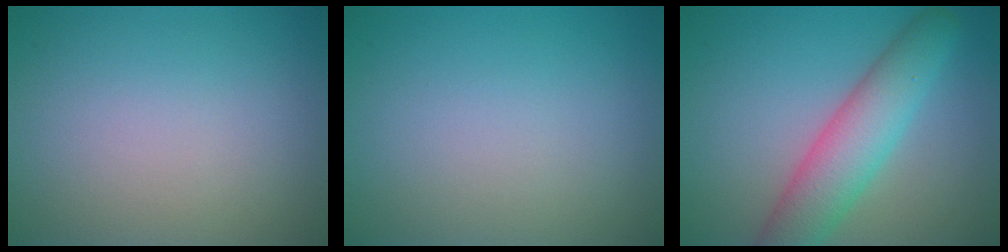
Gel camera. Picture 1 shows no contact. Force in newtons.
{"total": 0.0}
{"total": 6.0, "press": 6.0, "slide": 0.2}